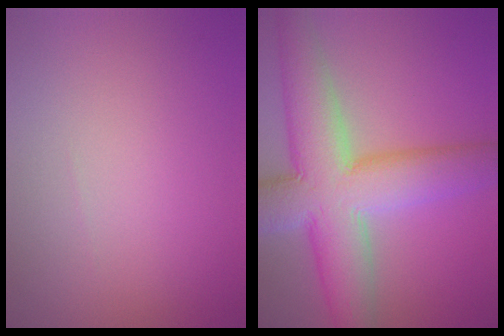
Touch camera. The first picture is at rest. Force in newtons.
{"total": 10.8, "press": 10.8, "slide": 0.7}